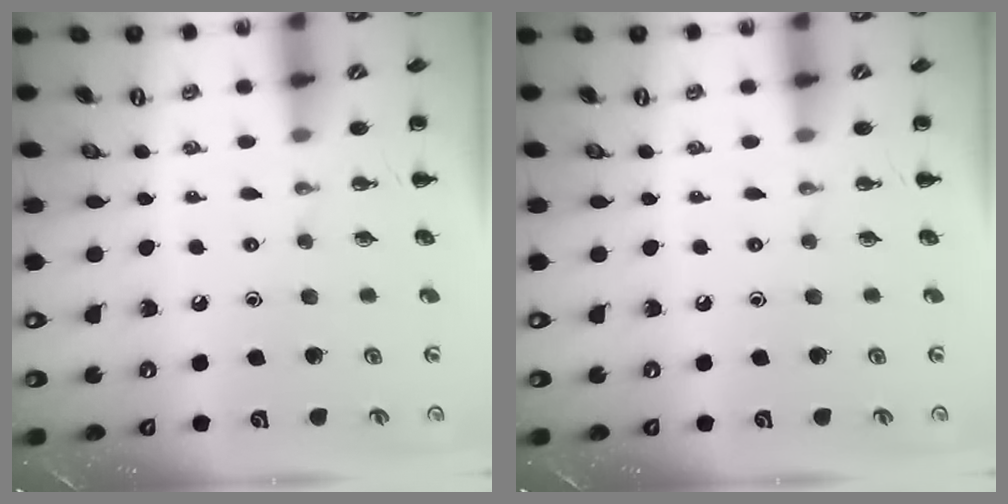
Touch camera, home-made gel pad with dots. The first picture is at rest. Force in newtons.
{"total": 0.0}